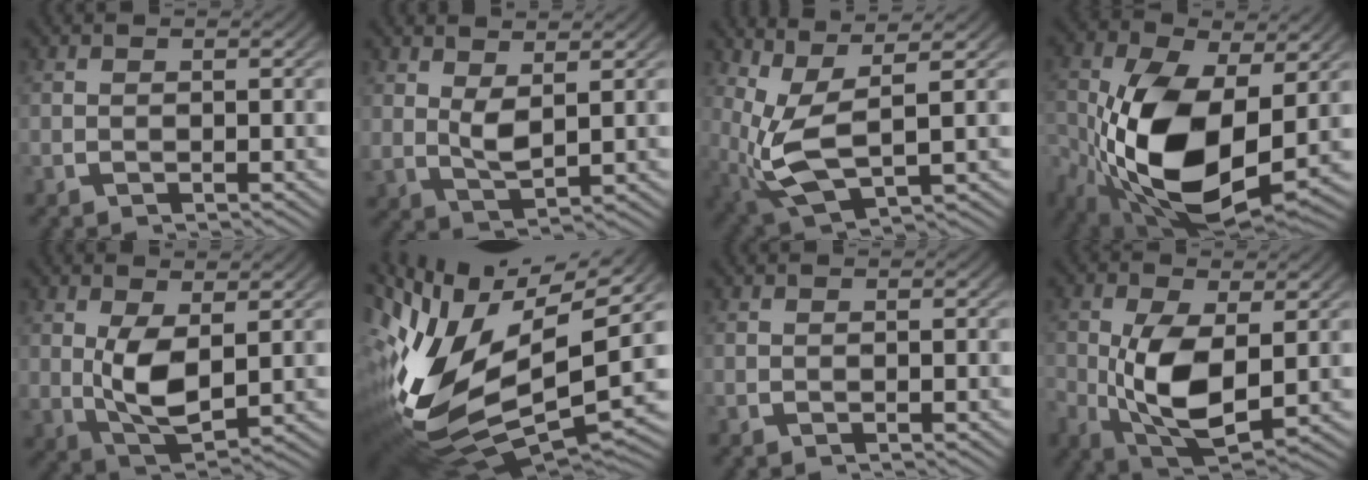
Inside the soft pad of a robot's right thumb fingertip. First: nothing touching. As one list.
[{"total": 3.2, "force": [1.7, 1.6, 2.2], "torque": [-0.047, -0.010, 0.041]}, {"total": 8.8, "force": [0.4, 5.0, 7.3], "torque": [-0.159, -0.035, 0.029]}, {"total": 16.5, "force": [-2.5, 10.2, 12.7], "torque": [-0.267, -0.072, -0.007]}, {"total": 6.3, "force": [0.3, 3.8, 5.0], "torque": [-0.116, -0.031, 0.023]}, {"total": 17.7, "force": [-1.9, 10.3, 14.3], "torque": [-0.288, -0.053, -0.003]}, {"total": 0.0}, {"total": 9.9, "force": [-1.3, 6.2, 7.6], "torque": [-0.176, -0.053, 0.003]}]